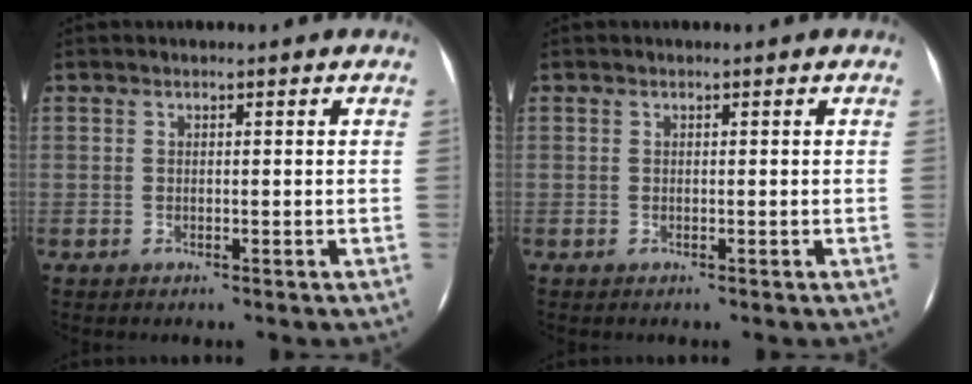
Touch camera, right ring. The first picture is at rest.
{"total": 0.0}